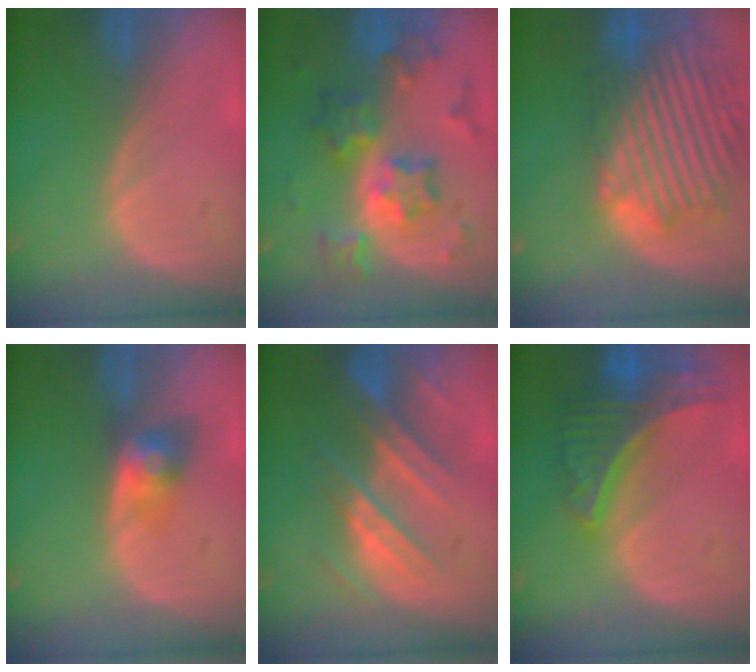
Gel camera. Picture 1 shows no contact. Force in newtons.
{"total": 9.4, "press": 9.4, "slide": 0.8}
{"total": 14.6, "press": 12.4, "slide": 7.6}
{"total": 4.0, "press": 4.0, "slide": 0.3}
{"total": 8.9, "press": 7.8, "slide": 4.4}
{"total": 8.9, "press": 7.6, "slide": 4.5}